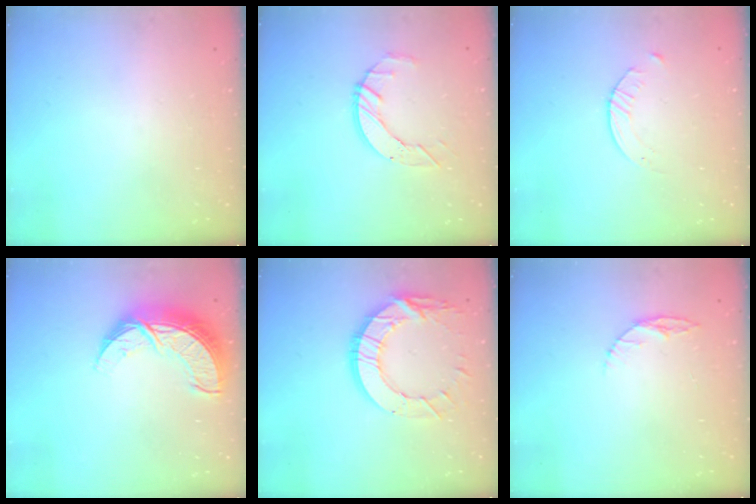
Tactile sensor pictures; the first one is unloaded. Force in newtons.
{"total": 7.3, "press": 7.2, "slide": 0.7}
{"total": 2.8, "press": 2.7, "slide": 0.3}
{"total": 11.4, "press": 11.4, "slide": 0.8}
{"total": 15.3, "press": 15.2, "slide": 1.3}
{"total": 5.0, "press": 5.0, "slide": 0.5}